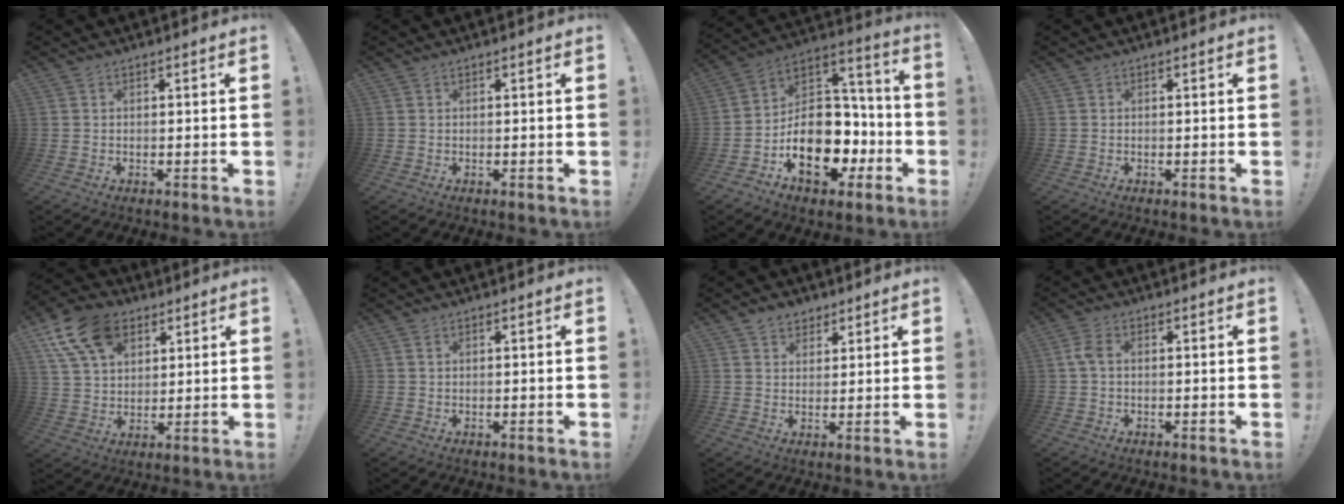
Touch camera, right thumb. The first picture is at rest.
{"total": 0.0}
{"total": 20.7, "force": [-7.5, 14.1, 13.1], "torque": [-0.193, 0.039, -0.108]}
{"total": 0.0}
{"total": 15.4, "force": [7.6, 10.3, 8.5], "torque": [-0.151, -0.028, 0.147]}
{"total": 0.6, "force": [0.3, 0.2, 0.5], "torque": [-0.012, 0.002, 0.006]}
{"total": 4.7, "force": [3.2, 3.3, 0.7], "torque": [-0.002, -0.016, 0.057]}
{"total": 3.3, "force": [0.2, 1.8, 2.7], "torque": [-0.064, 0.009, 0.005]}